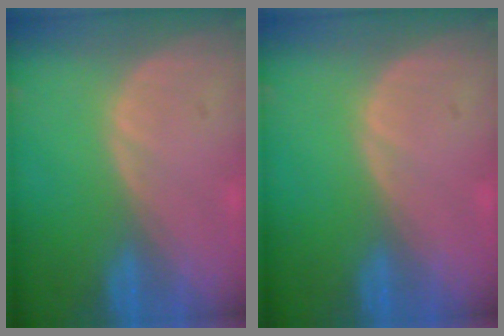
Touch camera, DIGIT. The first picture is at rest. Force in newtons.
{"total": 0.0}